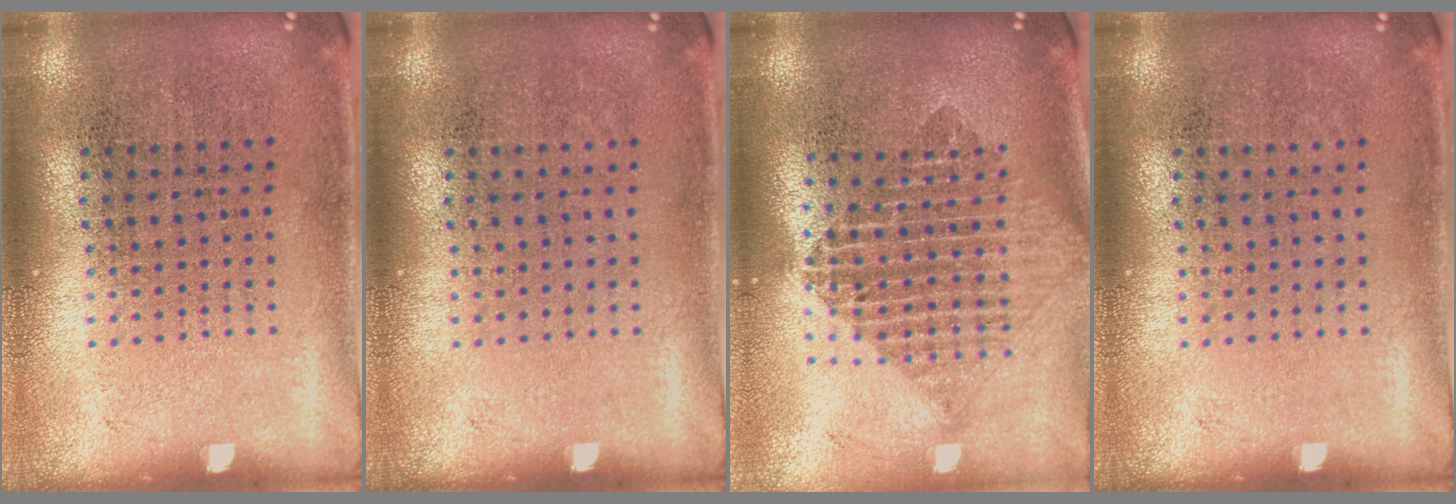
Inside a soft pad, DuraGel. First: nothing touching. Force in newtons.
{"total": 0.0}
{"total": 2.0, "press": 1.7, "slide": 1.1}
{"total": 0.0}